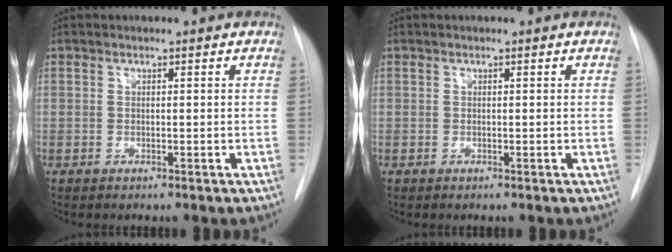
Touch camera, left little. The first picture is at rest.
{"total": 0.0}